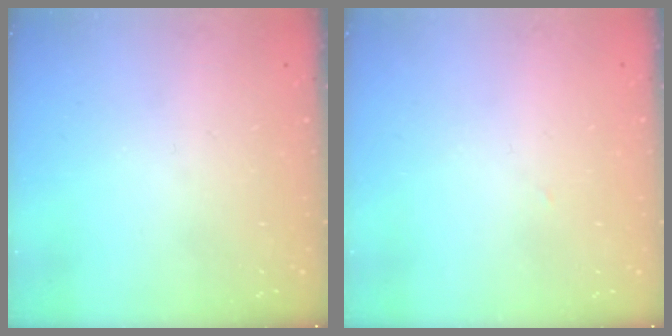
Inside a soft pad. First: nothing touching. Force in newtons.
{"total": 1.1, "press": 1.1, "slide": 0.1}